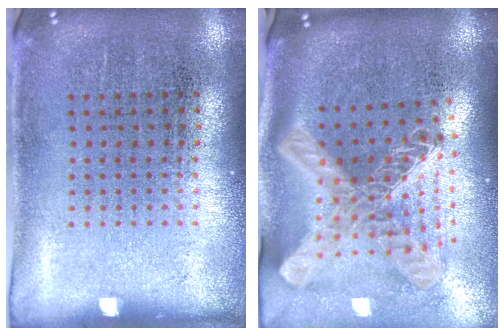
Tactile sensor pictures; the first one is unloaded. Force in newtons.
{"total": 2.9, "press": 2.1, "slide": 2.0}